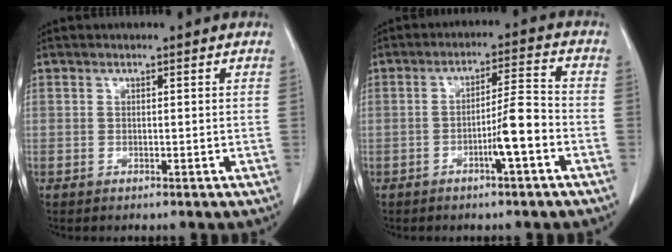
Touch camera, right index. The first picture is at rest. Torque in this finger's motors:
{"motor_torque": [0.72, -0.47, 0.49, 0.07]}